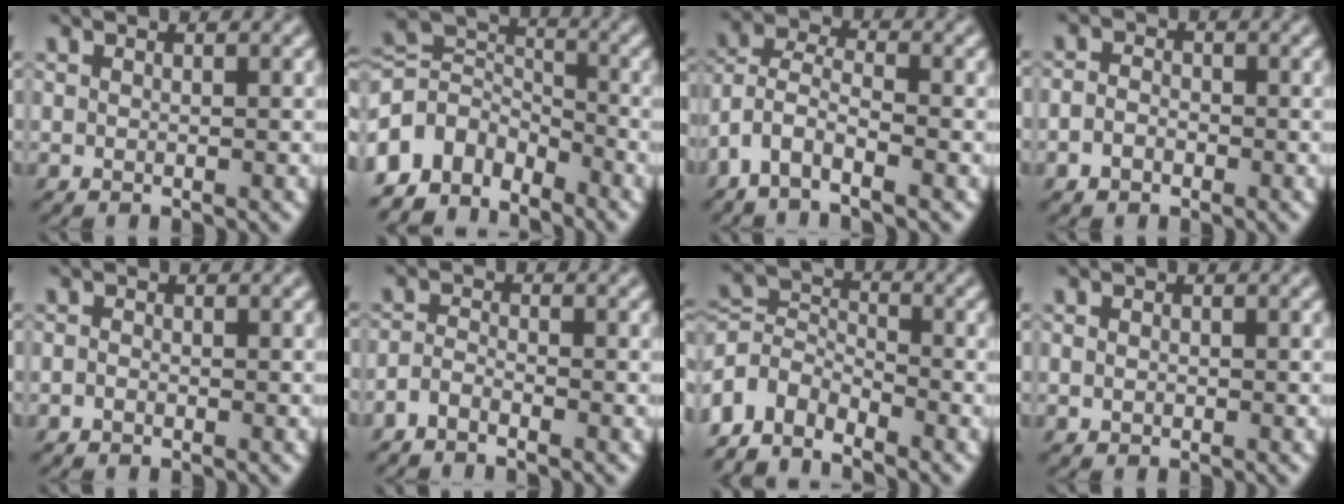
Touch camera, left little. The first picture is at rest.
{"total": 6.7, "force": [-4.5, 4.2, 2.5], "torque": [-0.047, 0.008, -0.100]}
{"total": 4.4, "force": [-2.8, 1.6, 3.0], "torque": [-0.065, 0.006, -0.066]}
{"total": 1.8, "force": [-0.9, 1.3, 0.8], "torque": [-0.008, 0.000, -0.024]}
{"total": 0.7, "force": [-0.4, 0.4, 0.3], "torque": [-0.009, 0.001, -0.011]}
{"total": 1.7, "force": [-1.4, 0.5, 0.8], "torque": [-0.021, 0.003, -0.033]}
{"total": 5.1, "force": [-3.8, 2.6, 2.0], "torque": [-0.043, 0.003, -0.087]}
{"total": 0.7, "force": [-0.2, 0.6, 0.3], "torque": [-0.002, 0.000, -0.004]}